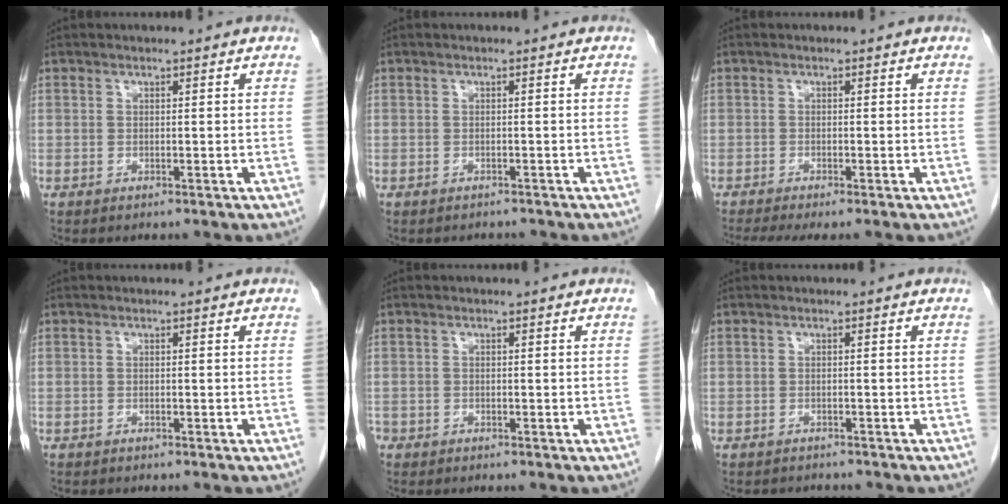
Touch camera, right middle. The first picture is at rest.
{"total": 1.3, "force": [-1.2, 0.4, 0.0], "torque": [-0.010, -0.004, -0.017]}
{"total": 4.3, "force": [-3.4, 0.0, 2.6], "torque": [-0.045, -0.013, -0.058]}
{"total": 1.0, "force": [-0.8, 0.3, 0.4], "torque": [-0.011, -0.002, -0.011]}
{"total": 1.5, "force": [-1.2, 0.9, 0.3], "torque": [-0.011, -0.001, -0.021]}
{"total": 3.2, "force": [-3.0, 0.9, 0.6], "torque": [-0.011, -0.007, -0.040]}